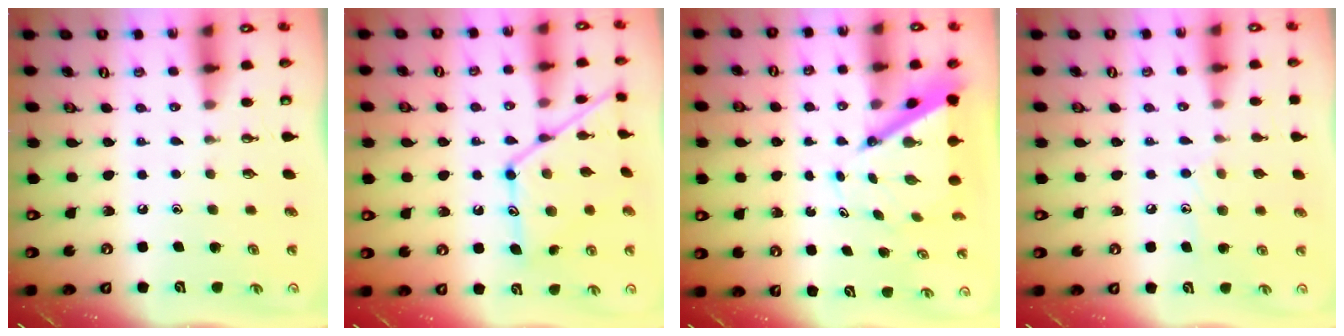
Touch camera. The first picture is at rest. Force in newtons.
{"total": 15.0, "press": 15.0, "slide": 0.9}
{"total": 7.0, "press": 6.9, "slide": 0.6}
{"total": 7.6, "press": 7.6, "slide": 0.4}